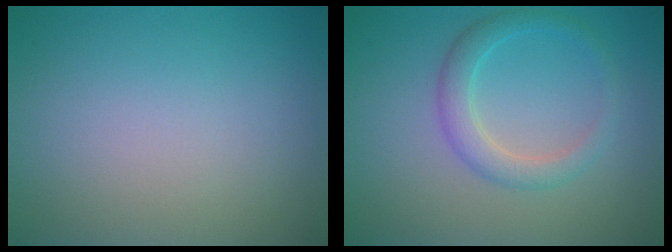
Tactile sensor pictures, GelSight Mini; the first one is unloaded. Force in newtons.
{"total": 2.7, "press": 2.7, "slide": 0.1}